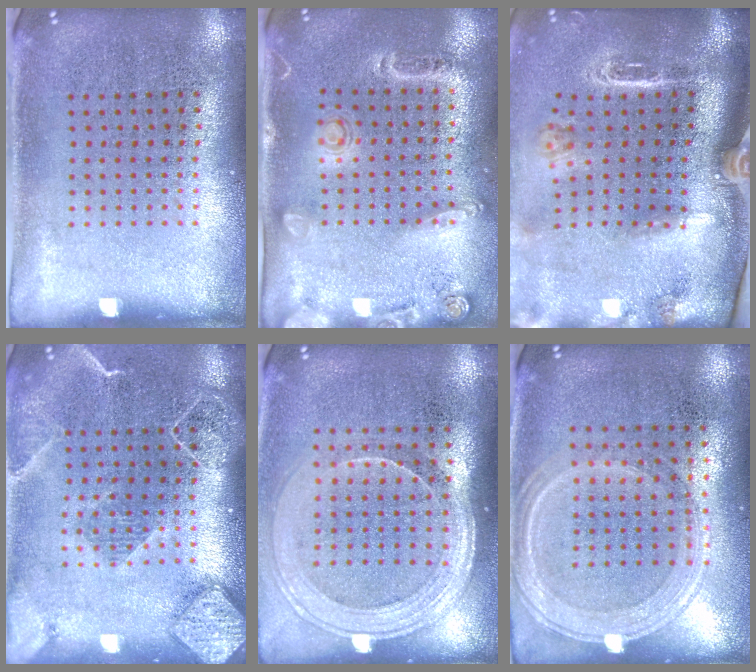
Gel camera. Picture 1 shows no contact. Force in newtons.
{"total": 1.5, "press": 1.3, "slide": 0.8}
{"total": 2.9, "press": 2.0, "slide": 2.1}
{"total": 2.2, "press": 1.9, "slide": 1.1}
{"total": 1.9, "press": 1.6, "slide": 1.0}
{"total": 1.3, "press": 1.2, "slide": 0.3}